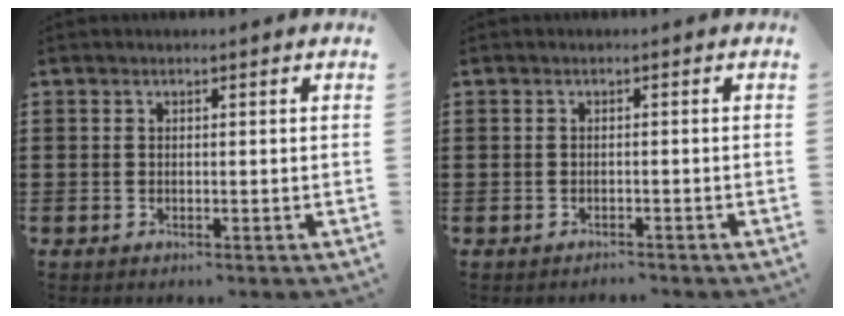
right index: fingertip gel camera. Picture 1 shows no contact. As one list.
[{"total": 1.0, "force": [-1.0, 0.1, -0.1], "torque": [0.000, 0.002, -0.022]}]